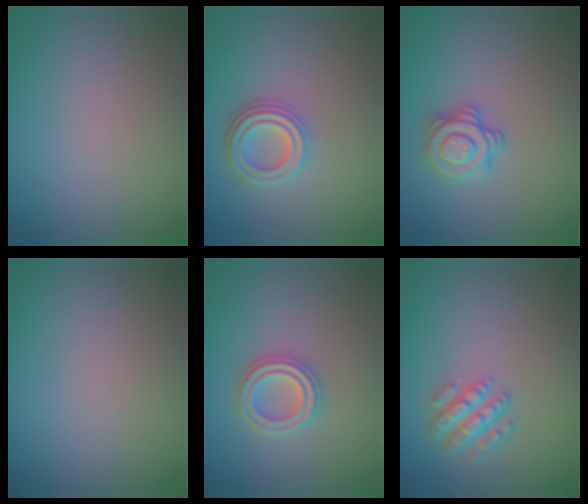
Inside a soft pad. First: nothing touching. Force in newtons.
{"total": 3.9, "press": 3.0, "slide": 2.6}
{"total": 2.8, "press": 2.7, "slide": 0.7}
{"total": 0.0}
{"total": 2.7, "press": 2.6, "slide": 0.7}
{"total": 4.3, "press": 3.2, "slide": 2.9}